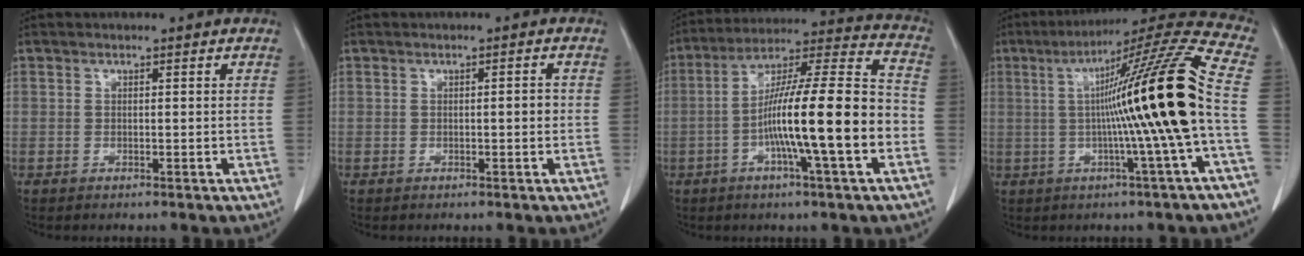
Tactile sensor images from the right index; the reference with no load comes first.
{"total": 1.3, "force": [-0.1, 0.3, 1.2], "torque": [-0.014, 0.002, -0.002]}
{"total": 18.2, "force": [-4.4, 0.7, 17.7], "torque": [-0.292, 0.012, -0.075]}
{"total": 19.7, "force": [-0.4, -2.0, 19.6], "torque": [-0.284, 0.017, -0.019]}